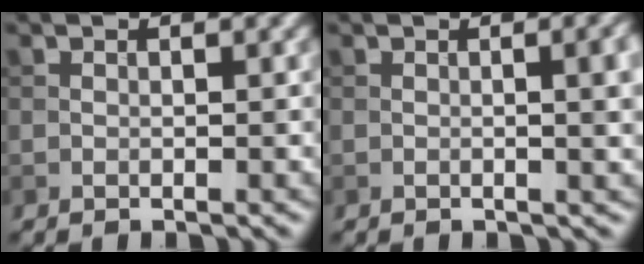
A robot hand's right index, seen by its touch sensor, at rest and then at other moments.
{"total": 4.9, "force": [0.0, 1.9, 4.5], "torque": [-0.036, 0.009, -0.001]}